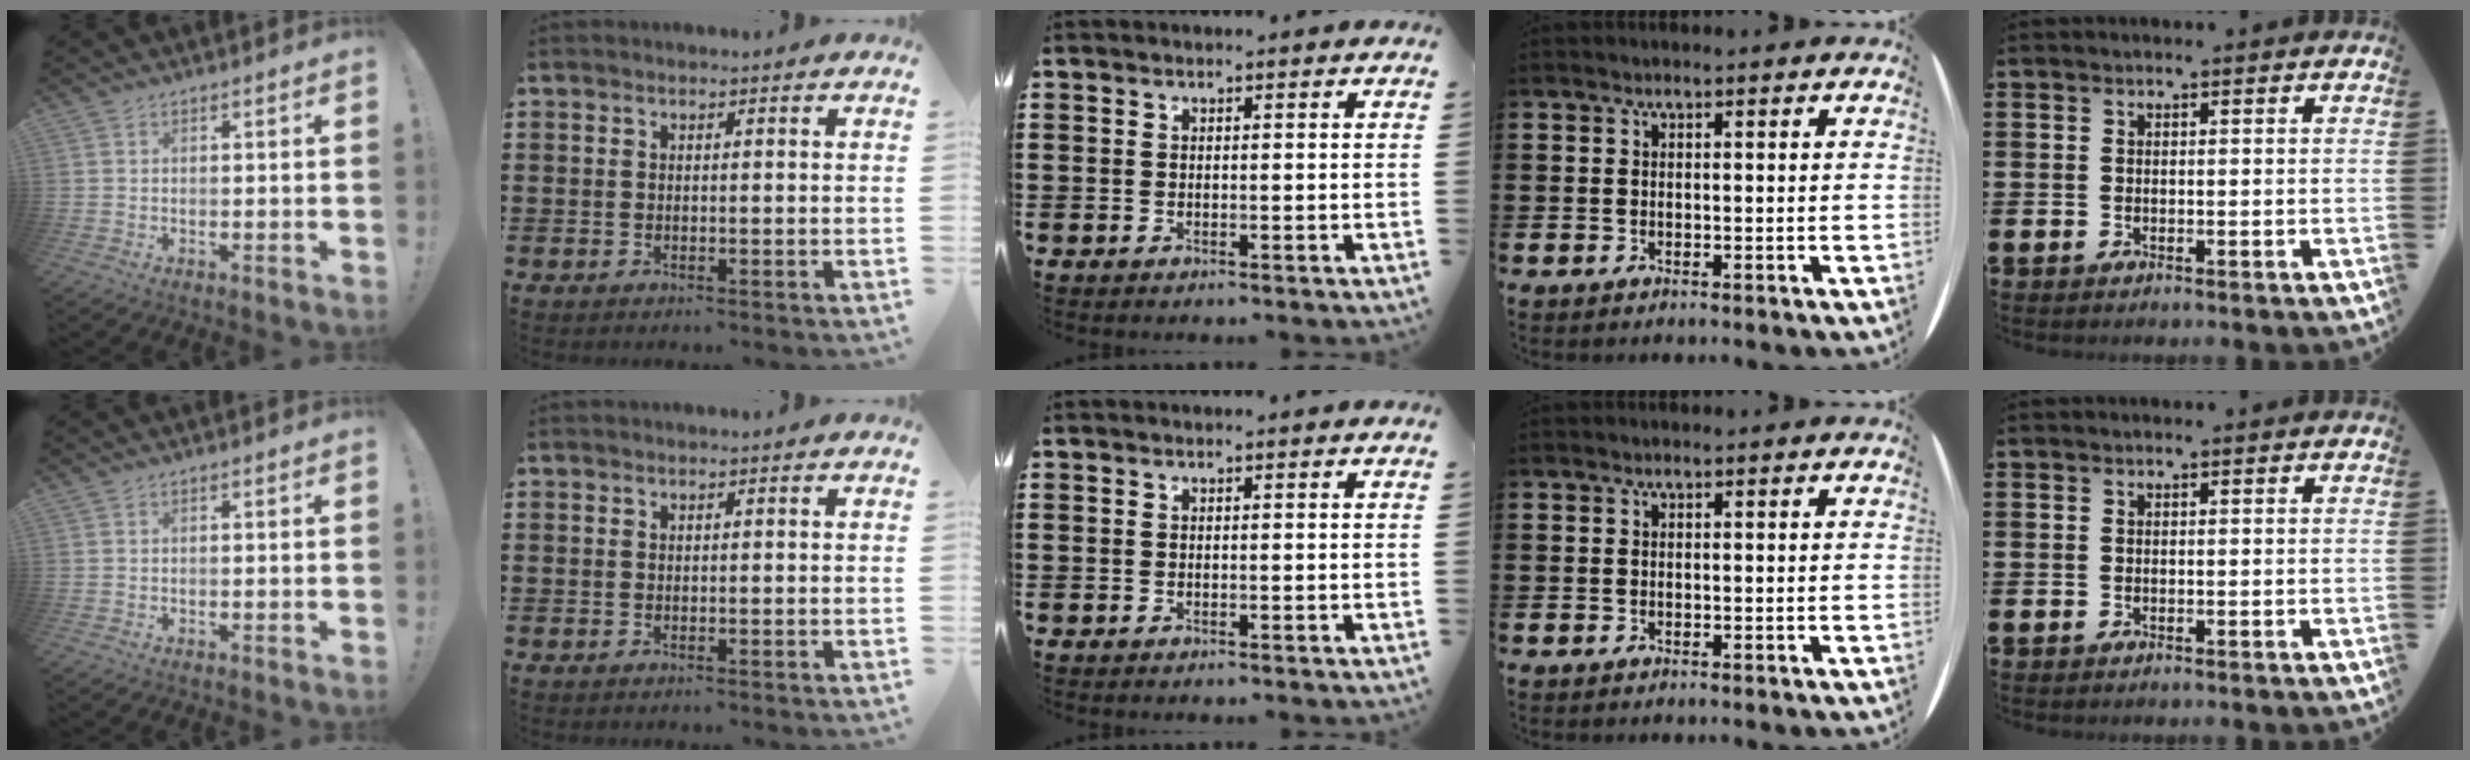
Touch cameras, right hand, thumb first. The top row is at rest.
{}